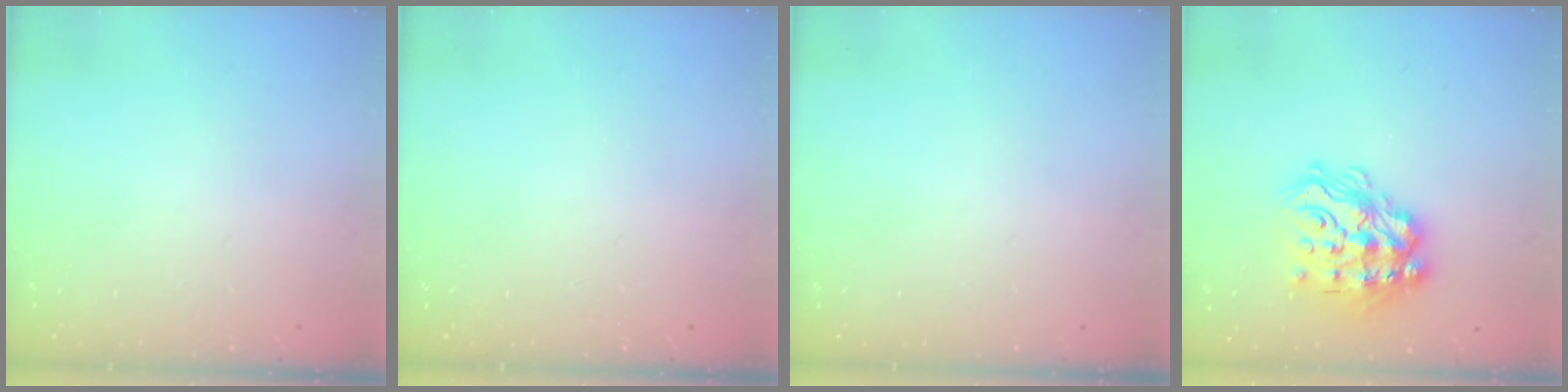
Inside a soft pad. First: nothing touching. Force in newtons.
{"total": 0.0}
{"total": 0.0}
{"total": 19.5, "press": 19.4, "slide": 2.7}